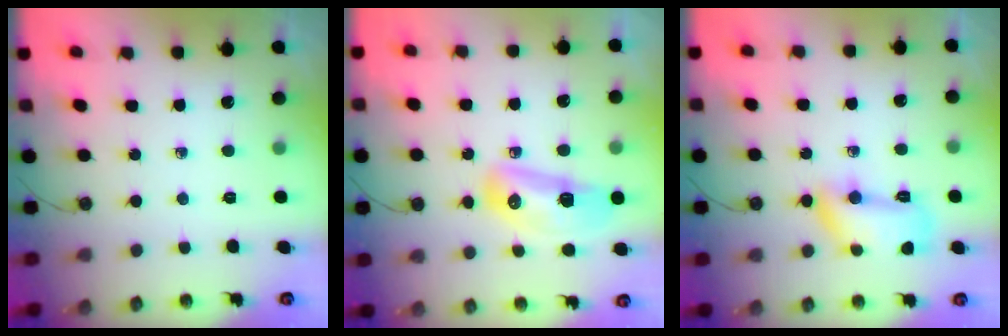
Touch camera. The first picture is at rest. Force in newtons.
{"total": 18.3, "press": 14.2, "slide": 11.6}
{"total": 10.7, "press": 10.6, "slide": 1.4}